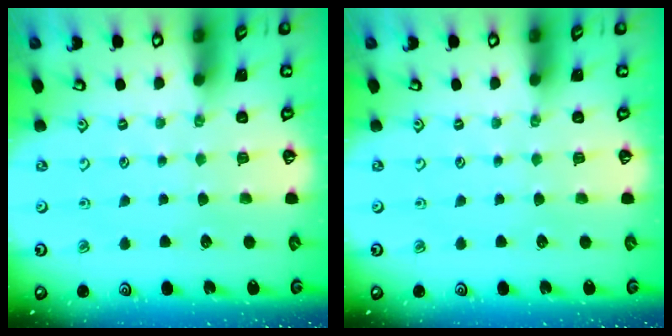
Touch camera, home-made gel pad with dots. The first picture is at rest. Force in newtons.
{"total": 0.0}